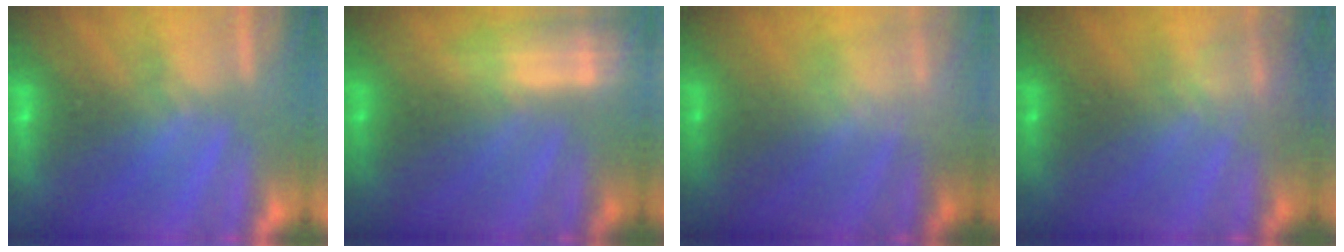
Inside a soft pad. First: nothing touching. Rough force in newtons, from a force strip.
{"total": 2.4}
{"total": 2.3}
{"total": 2.3}